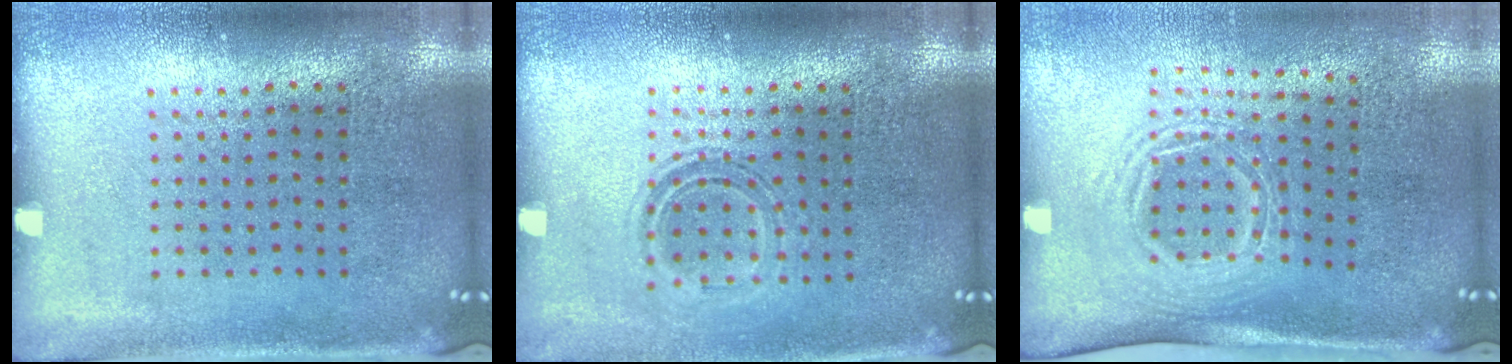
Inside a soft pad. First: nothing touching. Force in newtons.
{"total": 1.1, "press": 1.0, "slide": 0.5}
{"total": 1.7, "press": 1.2, "slide": 1.2}